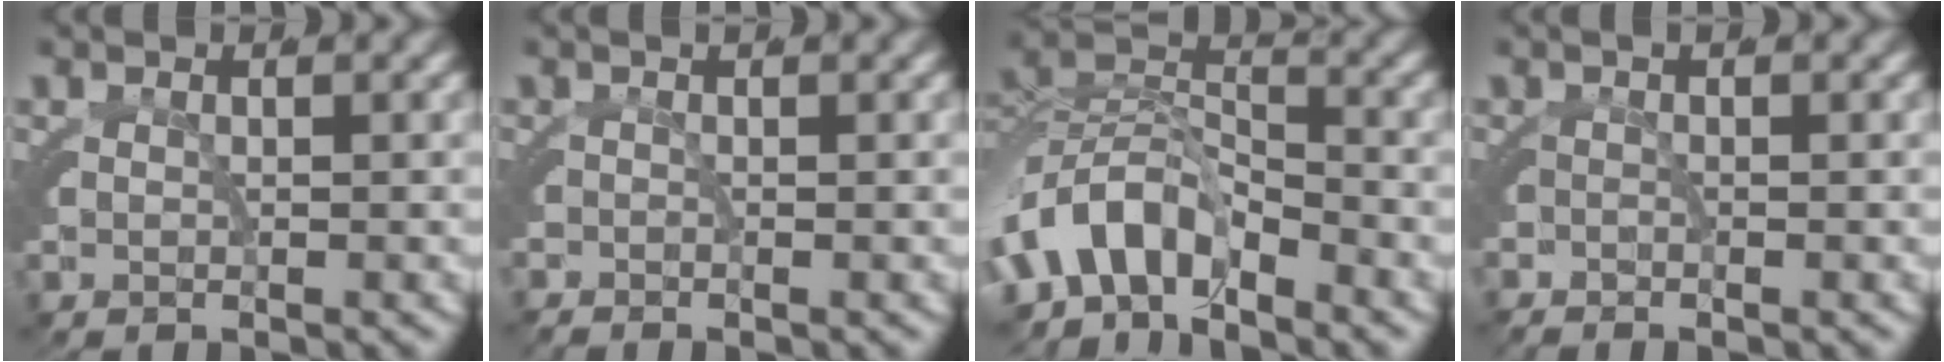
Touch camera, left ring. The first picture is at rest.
{"total": 0.8, "force": [-0.7, 0.2, -0.2], "torque": [0.017, 0.008, -0.022]}
{"total": 7.4, "force": [-3.8, 4.9, 4.1], "torque": [-0.086, -0.029, -0.060]}
{"total": 0.8, "force": [-0.8, -0.1, -0.1], "torque": [0.008, 0.004, -0.021]}